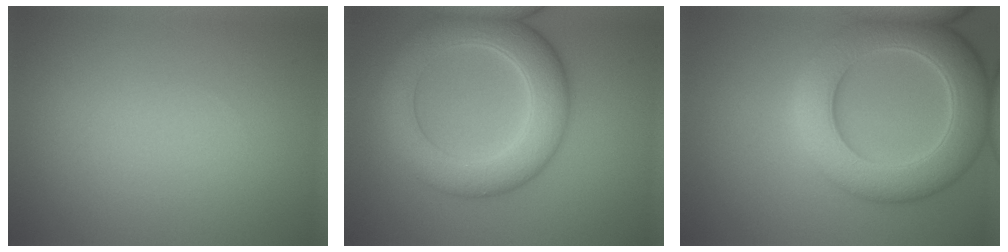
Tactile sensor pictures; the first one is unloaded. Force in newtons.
{"total": 7.7, "press": 7.7, "slide": 0.3}
{"total": 8.4, "press": 8.4, "slide": 0.3}